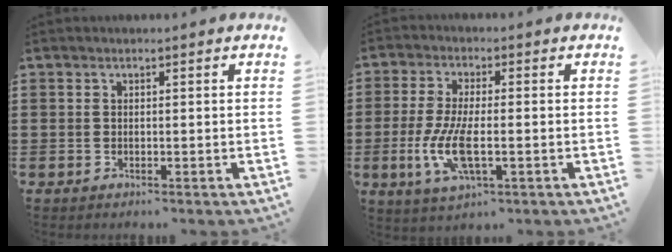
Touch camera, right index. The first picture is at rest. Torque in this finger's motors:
{"motor_torque": [2.14, 0.00, 0.65, 0.21]}